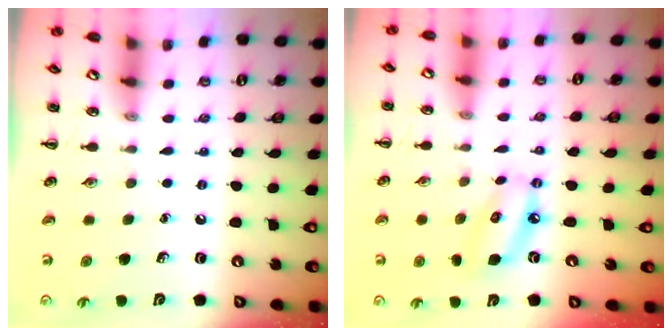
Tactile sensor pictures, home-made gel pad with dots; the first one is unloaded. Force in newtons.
{"total": 9.0, "press": 8.7, "slide": 2.3}